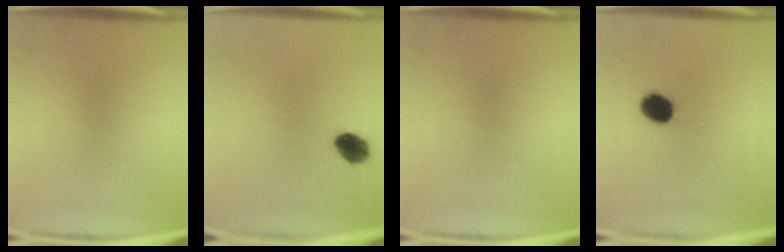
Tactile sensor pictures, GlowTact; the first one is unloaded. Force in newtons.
{"total": 5.5}
{"total": 0.0}
{"total": 7.2}